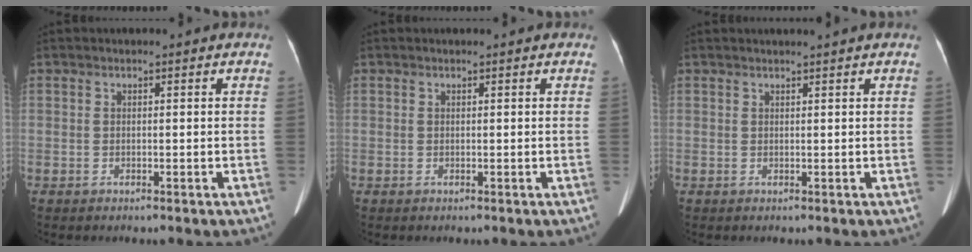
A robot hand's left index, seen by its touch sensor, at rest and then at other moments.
{"total": 0.0}
{"total": 1.7, "force": [1.5, -0.5, 0.7], "torque": [-0.012, 0.007, 0.025]}